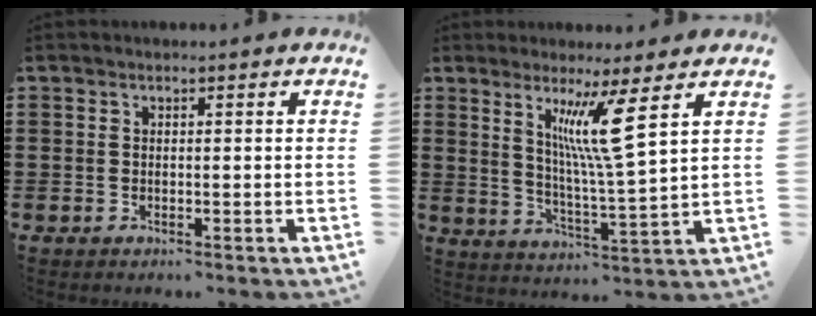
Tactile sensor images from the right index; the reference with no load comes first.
{"total": 8.8, "force": [4.3, -0.2, 7.7], "torque": [-0.160, -0.010, 0.071]}